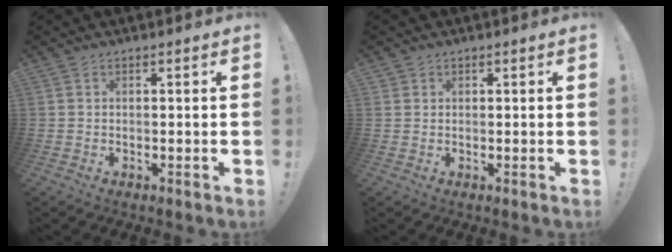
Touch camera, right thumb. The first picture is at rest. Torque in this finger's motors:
{"motor_torque": [-0.21, -0.02, -0.08, 0.10, 0.00]}